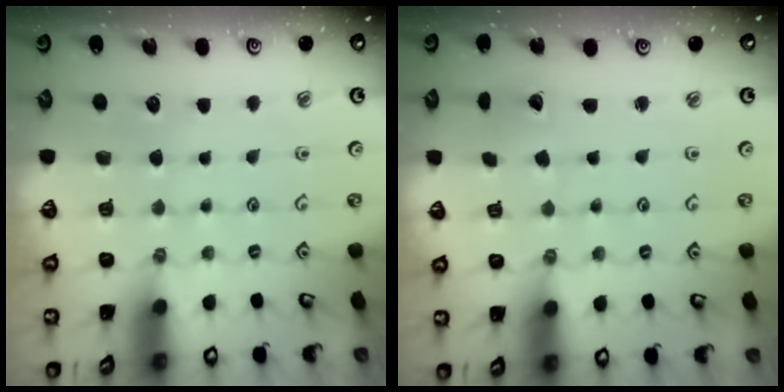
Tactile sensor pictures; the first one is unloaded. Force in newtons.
{"total": 2.6, "press": 2.6, "slide": 0.2}